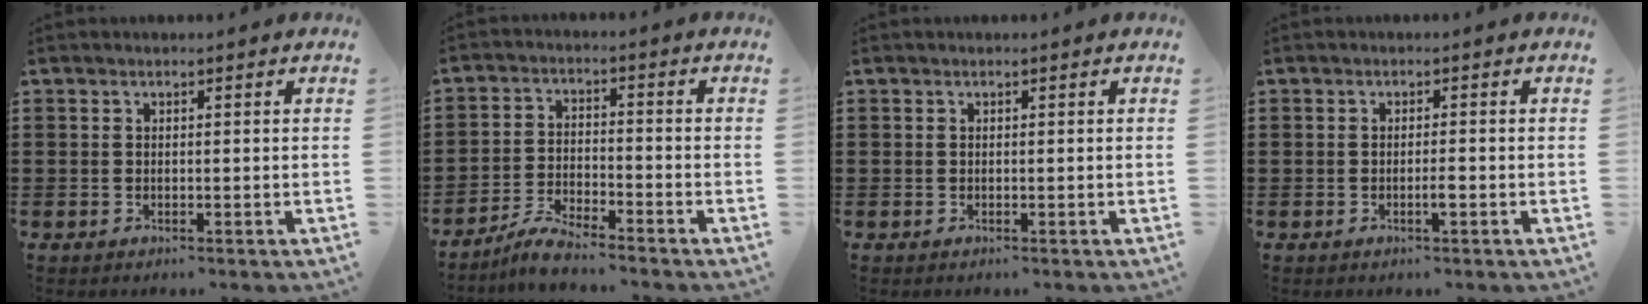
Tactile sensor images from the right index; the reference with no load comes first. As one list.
[{"total": 4.5, "force": [-4.3, 0.2, 1.3], "torque": [-0.038, 0.001, -0.089]}, {"total": 0.0}, {"total": 1.7, "force": [-0.7, 0.1, 1.5], "torque": [-0.027, -0.001, -0.012]}]